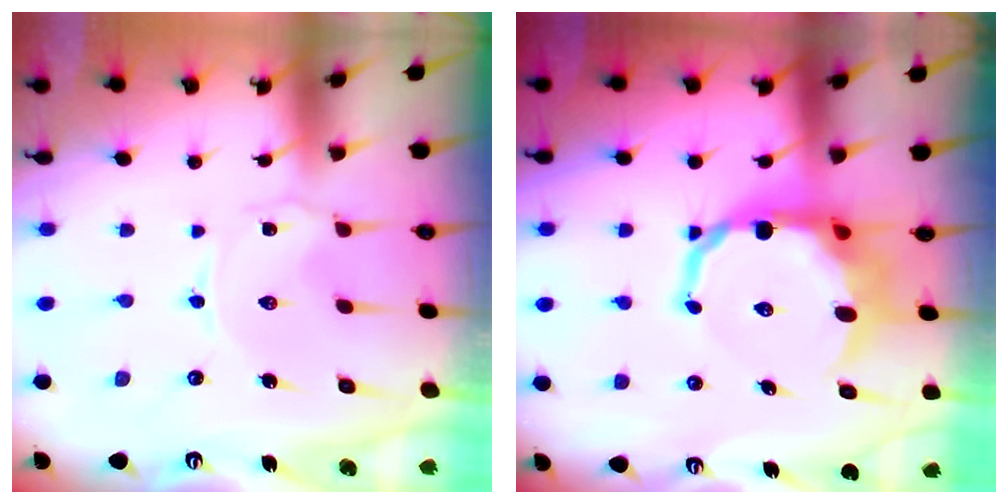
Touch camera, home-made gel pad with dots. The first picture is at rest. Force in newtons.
{"total": 12.2, "press": 11.8, "slide": 3.1}